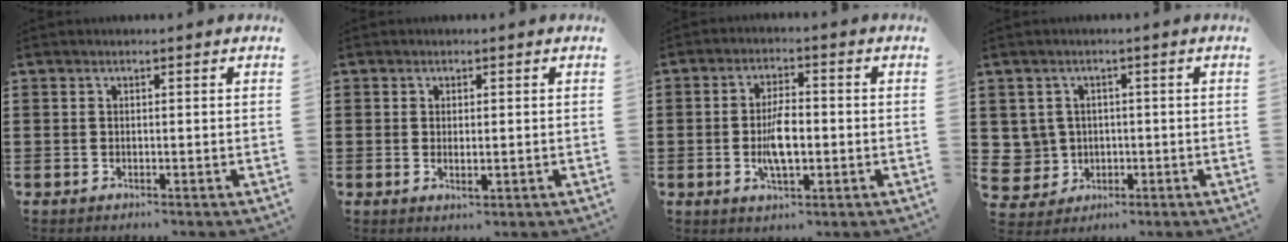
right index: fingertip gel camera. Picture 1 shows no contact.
{"total": 1.5, "force": [0.0, 0.6, 1.3], "torque": [-0.025, 0.001, 0.000]}
{"total": 6.4, "force": [-0.9, 2.6, 5.7], "torque": [-0.121, -0.002, -0.022]}
{"total": 3.9, "force": [0.1, 3.8, 0.4], "torque": [-0.034, 0.009, -0.001]}